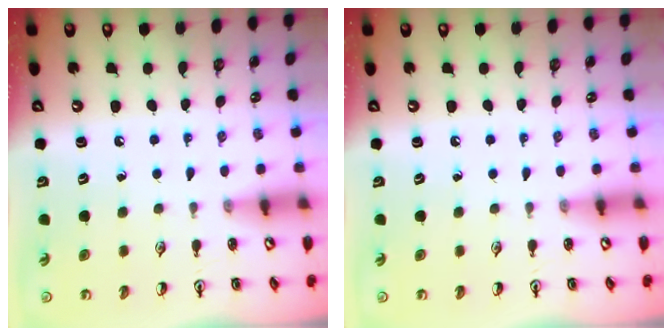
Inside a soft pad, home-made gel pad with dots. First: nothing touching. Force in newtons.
{"total": 0.0}